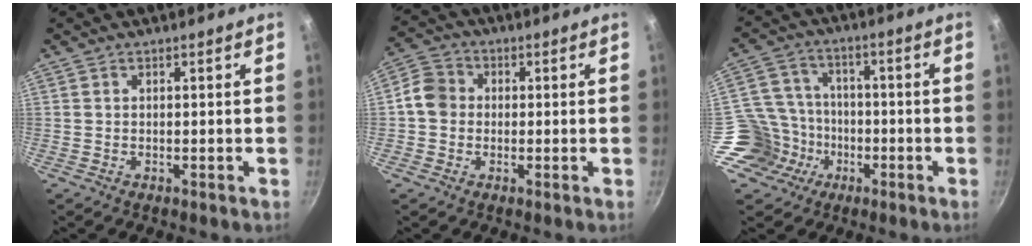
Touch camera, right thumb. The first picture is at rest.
{"total": 5.8, "force": [-0.3, 5.2, 2.6], "torque": [-0.023, 0.013, -0.025]}
{"total": 11.6, "force": [-4.9, 10.1, 3.0], "torque": [-0.031, 0.045, -0.093]}